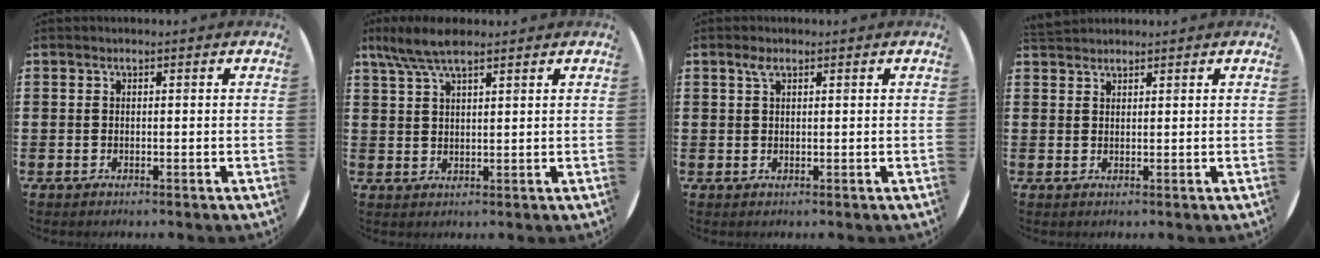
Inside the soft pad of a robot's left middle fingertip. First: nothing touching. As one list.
[{"total": 5.7, "force": [4.2, 1.6, 3.5], "torque": [-0.078, -0.001, 0.076]}, {"total": 1.4, "force": [0.8, 0.6, 1.0], "torque": [-0.015, 0.001, 0.012]}, {"total": 1.5, "force": [1.4, 0.4, 0.0], "torque": [-0.003, 0.003, 0.029]}]